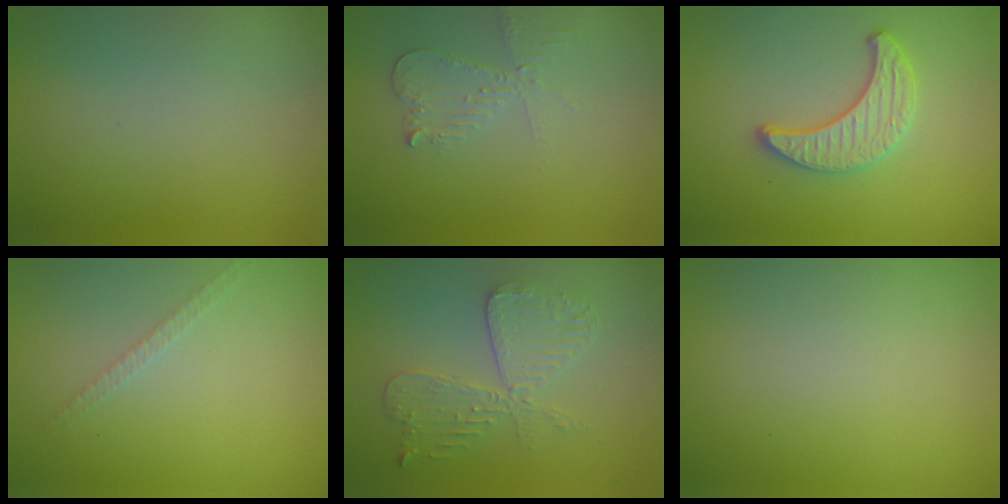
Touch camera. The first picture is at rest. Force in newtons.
{"total": 2.4, "press": 2.4, "slide": 0.5}
{"total": 3.0, "press": 2.8, "slide": 0.9}
{"total": 1.1, "press": 1.1, "slide": 0.2}
{"total": 4.2, "press": 3.6, "slide": 2.1}
{"total": 0.0}